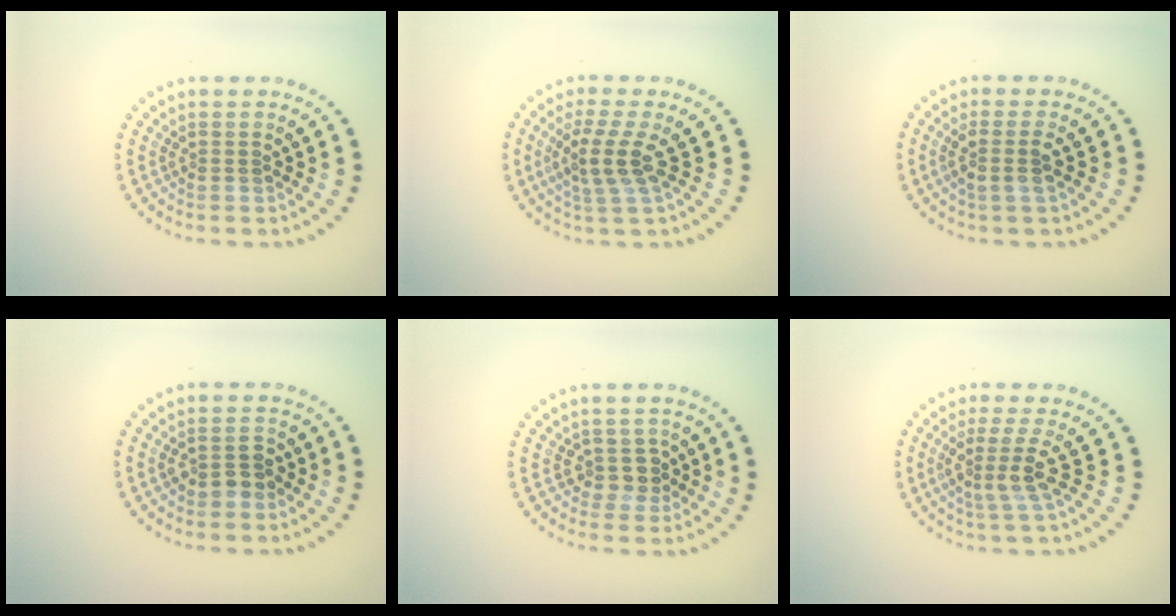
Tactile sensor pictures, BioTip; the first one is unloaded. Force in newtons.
{"total": 3.3, "press": 2.8, "slide": 1.7}
{"total": 2.1, "press": 1.7, "slide": 1.3}
{"total": 2.2, "press": 2.2, "slide": 0.4}
{"total": 2.1, "press": 1.7, "slide": 1.3}
{"total": 3.2, "press": 2.4, "slide": 2.0}